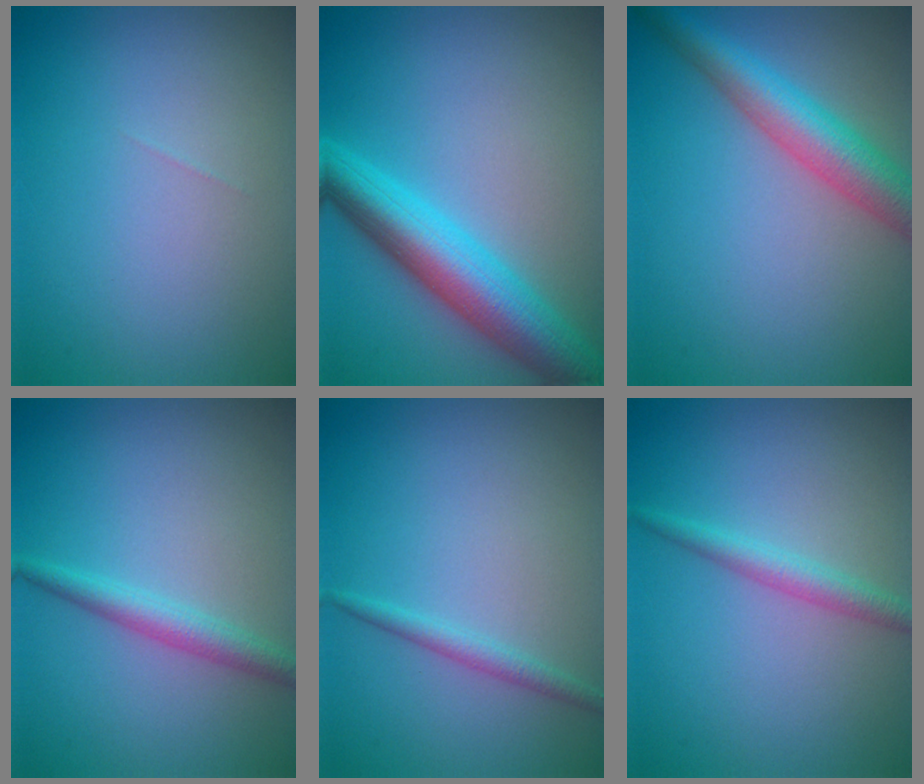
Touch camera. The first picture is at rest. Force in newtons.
{"total": 7.4, "press": 7.4, "slide": 0.3}
{"total": 5.7, "press": 5.7, "slide": 0.2}
{"total": 2.3, "press": 2.3, "slide": 0.0}
{"total": 1.4, "press": 1.4, "slide": 0.1}
{"total": 2.1, "press": 2.1, "slide": 0.0}